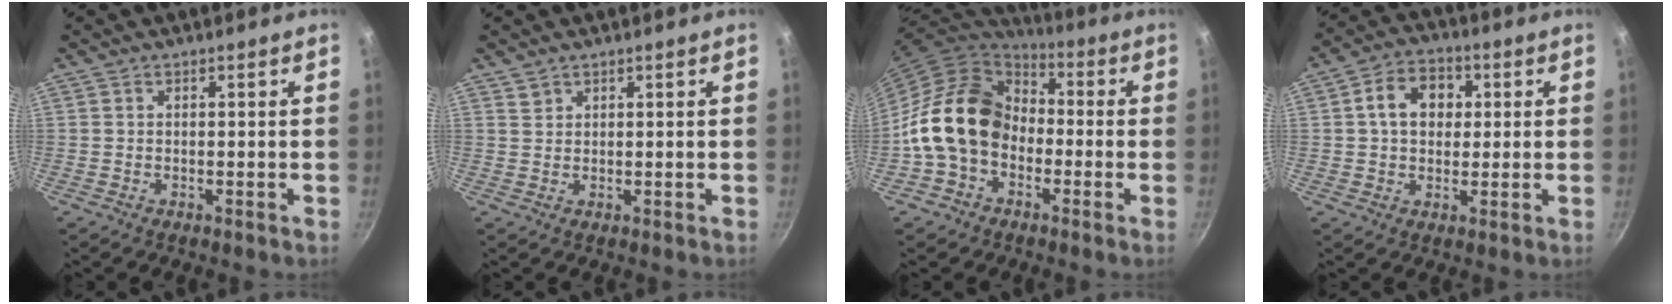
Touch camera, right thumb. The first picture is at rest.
{"total": 1.3, "force": [1.1, 0.8, 0.1], "torque": [0.008, 0.002, 0.022]}
{"total": 16.6, "force": [-2.7, 12.8, 10.2], "torque": [-0.150, 0.049, -0.068]}
{"total": 9.0, "force": [1.6, 6.8, 5.6], "torque": [-0.065, 0.012, 0.015]}